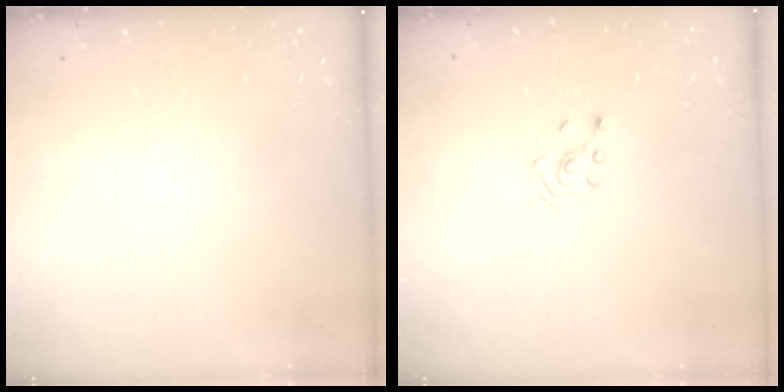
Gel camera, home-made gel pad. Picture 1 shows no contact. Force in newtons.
{"total": 2.3, "press": 2.2, "slide": 0.7}